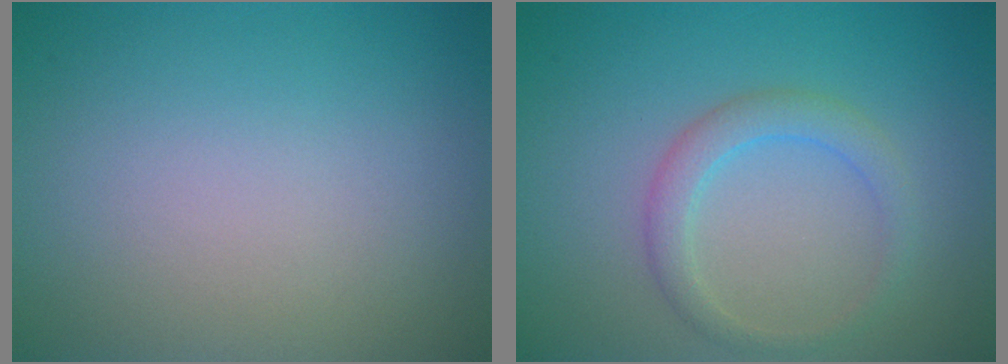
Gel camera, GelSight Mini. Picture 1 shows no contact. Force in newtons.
{"total": 2.3, "press": 2.3, "slide": 0.0}